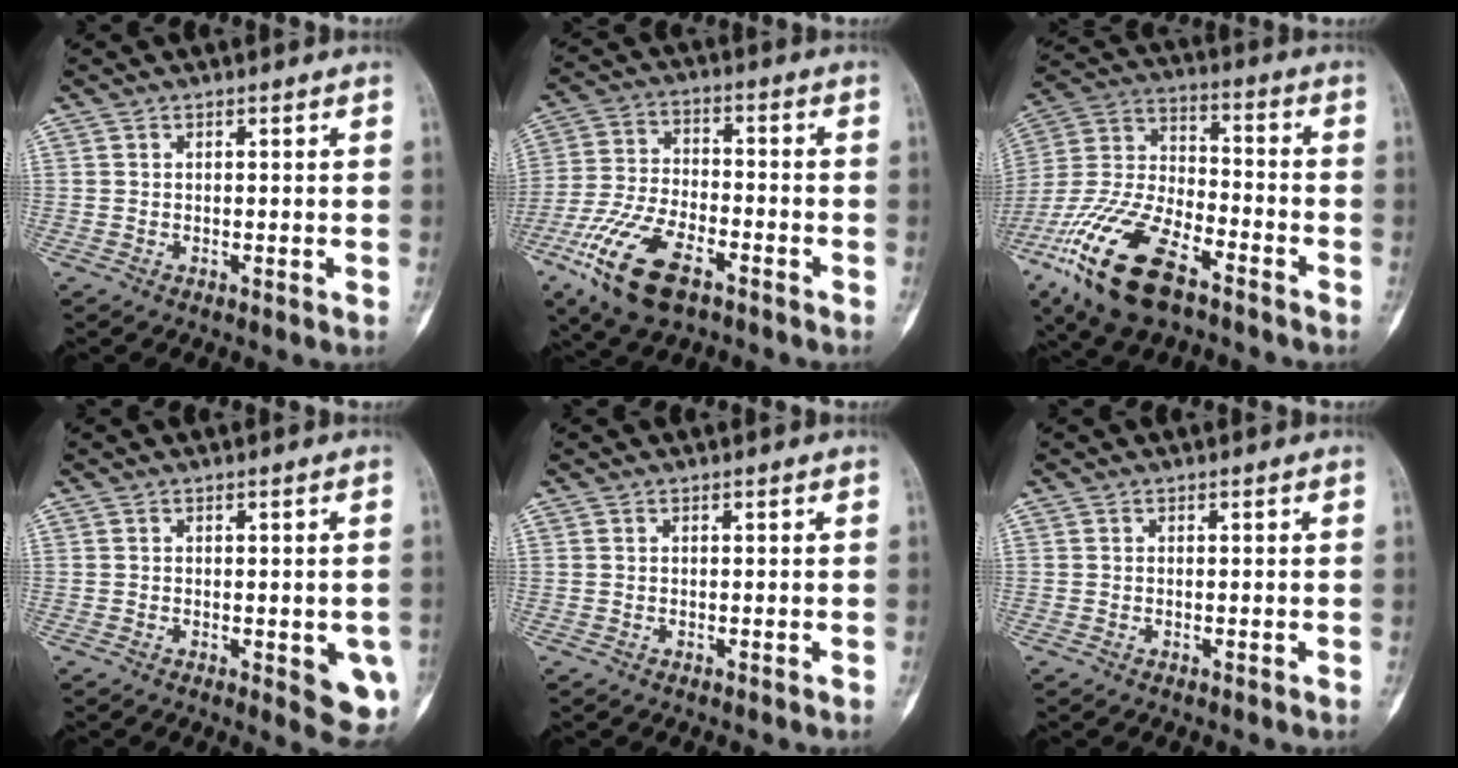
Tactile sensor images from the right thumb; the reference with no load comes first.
{"total": 15.0, "force": [-8.1, 6.8, 10.7], "torque": [-0.217, 0.017, -0.151]}
{"total": 21.0, "force": [-11.9, 9.1, 14.7], "torque": [-0.315, 0.039, -0.227]}
{"total": 6.9, "force": [-1.6, 2.6, 6.1], "torque": [-0.046, -0.010, -0.016]}
{"total": 0.0}
{"total": 0.0}